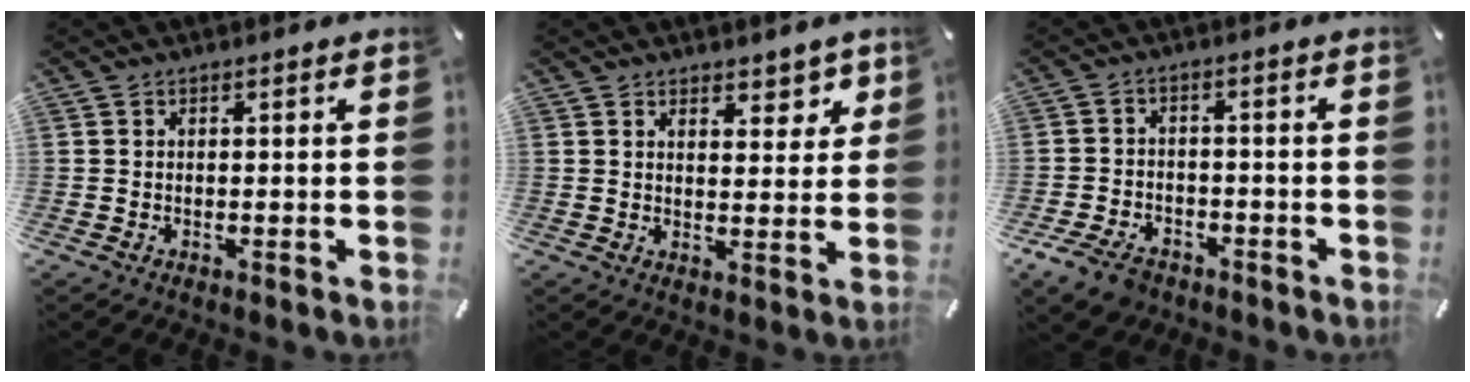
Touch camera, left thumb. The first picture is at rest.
{"total": 5.1, "force": [3.7, 3.1, 1.5], "torque": [-0.004, -0.024, 0.060]}
{"total": 6.6, "force": [-4.3, 4.1, 2.9], "torque": [-0.067, 0.016, -0.080]}